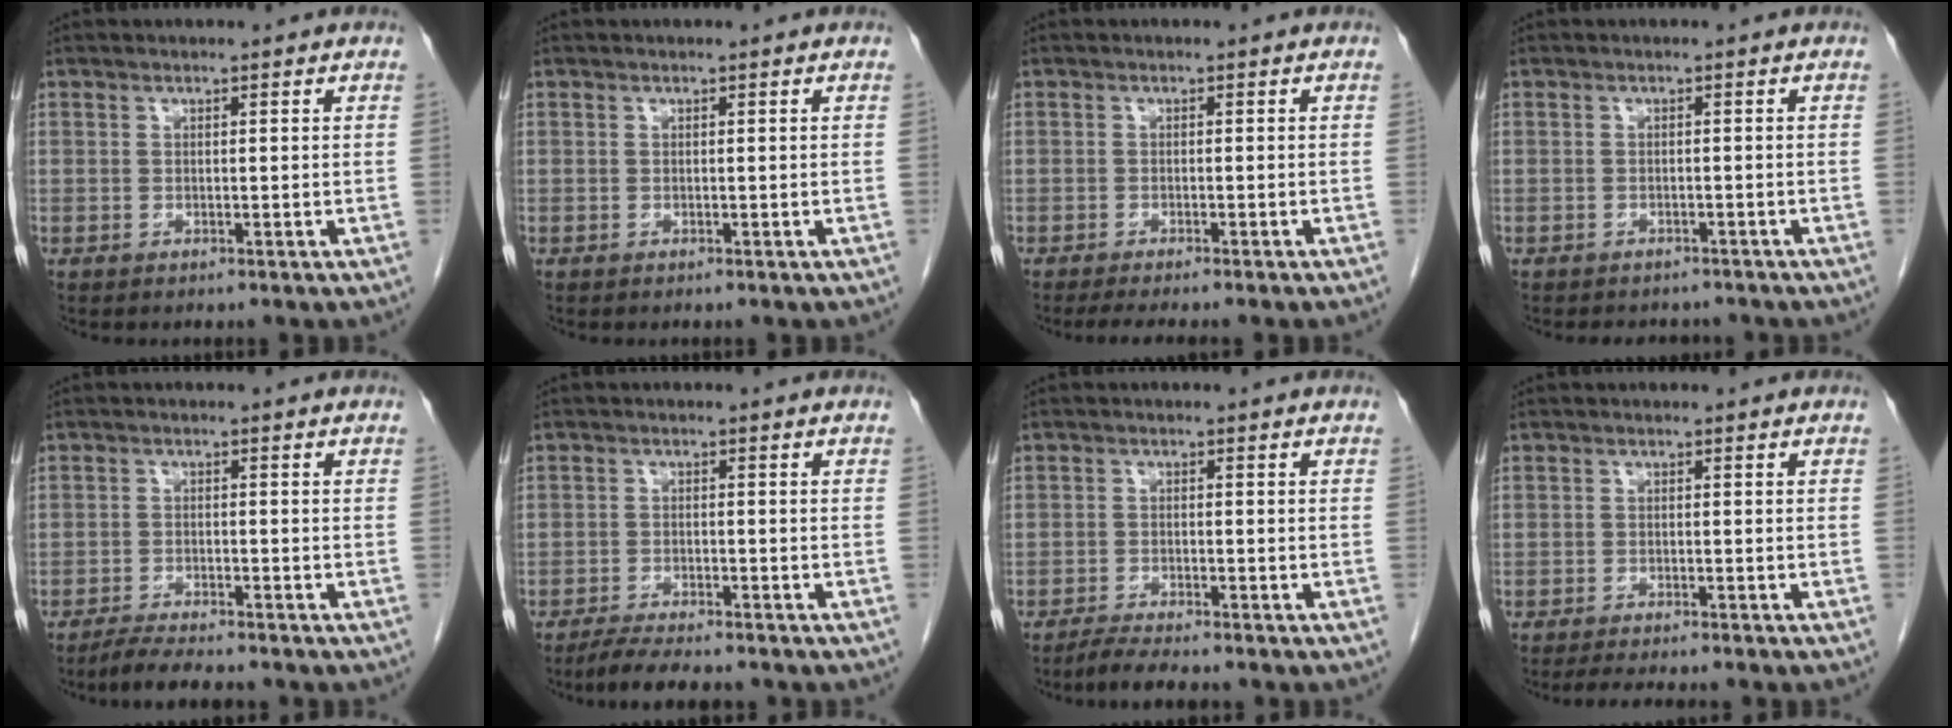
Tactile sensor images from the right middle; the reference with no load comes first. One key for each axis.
{"total": 0.0}
{"total": 5.4, "fx": -4.6, "fy": -0.2, "fz": 2.9, "tx": -0.030, "ty": -0.009, "tz": -0.065}
{"total": 4.9, "fx": -4.4, "fy": 1.9, "fz": 1.0, "tx": -0.010, "ty": 0.002, "tz": -0.052}
{"total": 5.1, "fx": -4.6, "fy": 0.5, "fz": 2.3, "tx": -0.039, "ty": -0.014, "tz": -0.077}
{"total": 6.3, "fx": -5.4, "fy": 1.0, "fz": 3.0, "tx": -0.049, "ty": -0.013, "tz": -0.088}
{"total": 4.0, "fx": -3.5, "fy": 0.2, "fz": 1.9, "tx": -0.036, "ty": -0.012, "tz": -0.060}
{"total": 5.4, "fx": -4.7, "fy": 0.1, "fz": 2.7, "tx": -0.032, "ty": -0.010, "tz": -0.067}